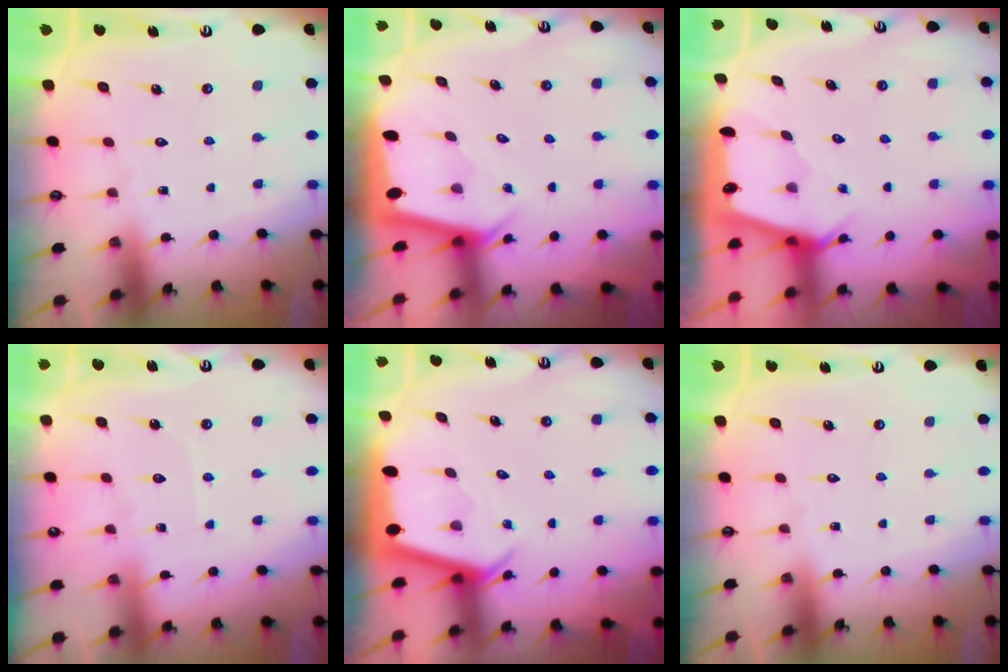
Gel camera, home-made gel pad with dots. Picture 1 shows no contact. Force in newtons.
{"total": 2.4, "press": 2.4, "slide": 0.1}
{"total": 2.4, "press": 2.4, "slide": 0.3}
{"total": 2.9, "press": 2.9, "slide": 0.4}
{"total": 2.6, "press": 2.6, "slide": 0.2}
{"total": 0.0}